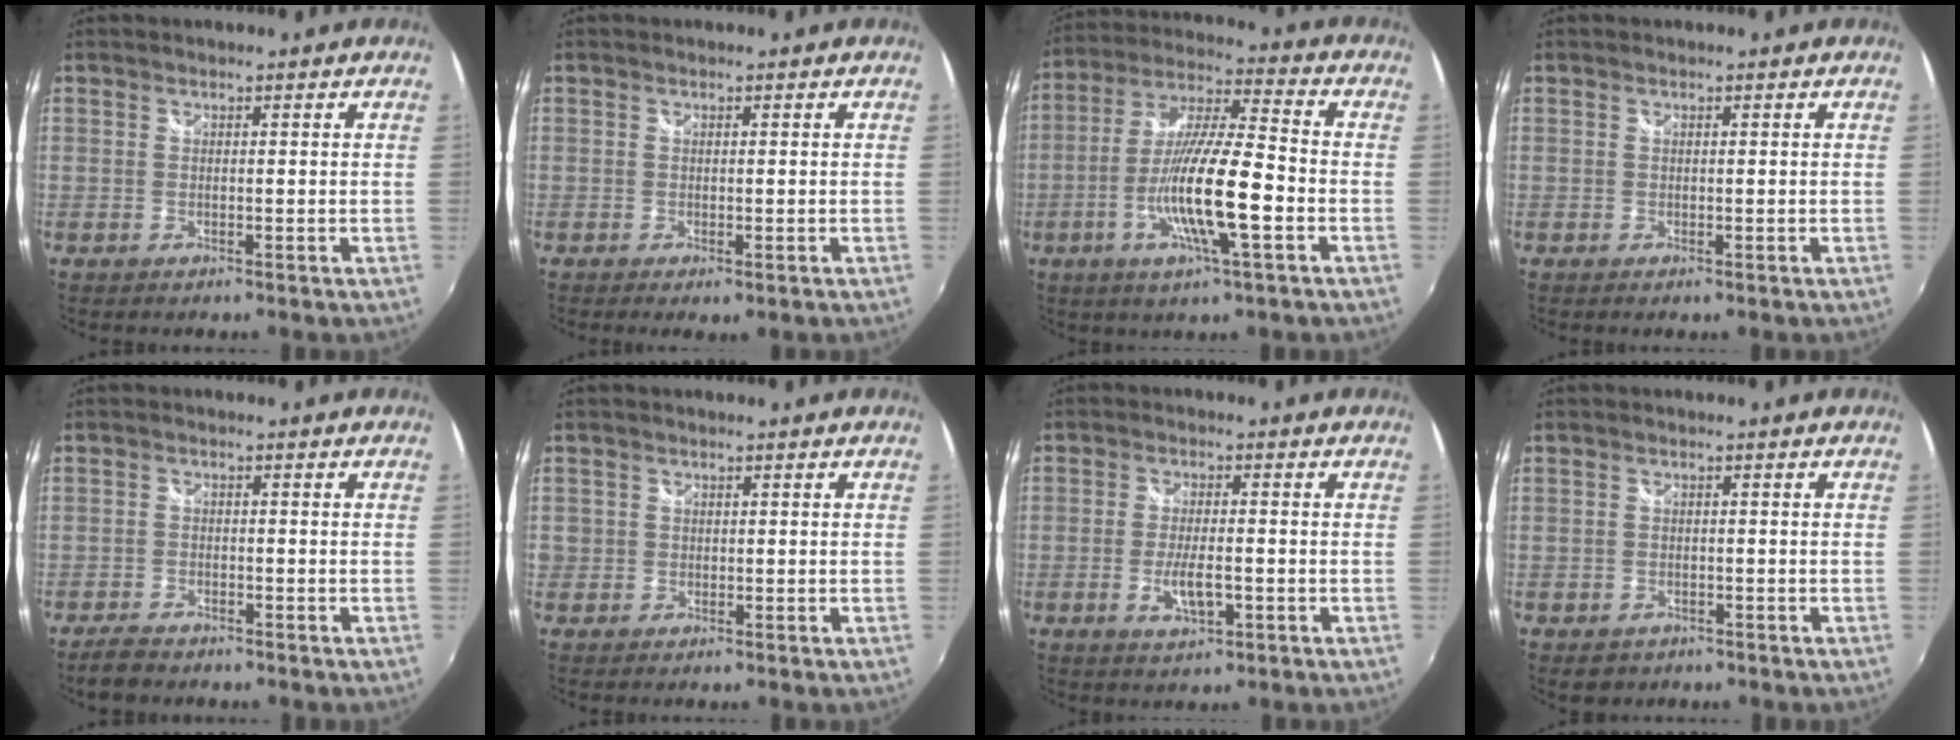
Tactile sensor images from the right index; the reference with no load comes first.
{"total": 1.3, "force": [-0.4, 0.5, 1.1], "torque": [-0.022, -0.006, -0.004]}
{"total": 15.2, "force": [-4.9, 2.0, 14.2], "torque": [-0.279, -0.010, -0.093]}
{"total": 0.0}
{"total": 3.8, "force": [-3.3, 1.4, 1.3], "torque": [-0.042, -0.004, -0.060]}
{"total": 2.0, "force": [-0.2, 1.9, 0.3], "torque": [-0.006, -0.002, -0.005]}
{"total": 5.3, "force": [-1.7, 1.8, 4.6], "torque": [-0.092, -0.009, -0.027]}
{"total": 2.9, "force": [-1.6, 2.3, 0.9], "torque": [-0.024, -0.005, -0.020]}